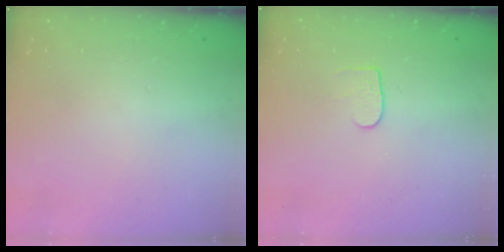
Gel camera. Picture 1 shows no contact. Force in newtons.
{"total": 4.3, "press": 4.3, "slide": 0.5}